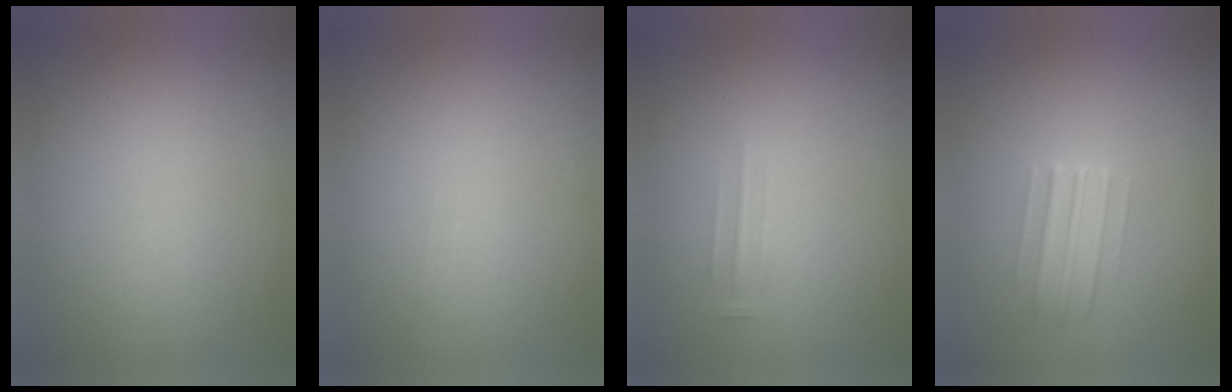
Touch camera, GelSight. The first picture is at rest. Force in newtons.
{"total": 1.1}
{"total": 1.6}
{"total": 2.8}